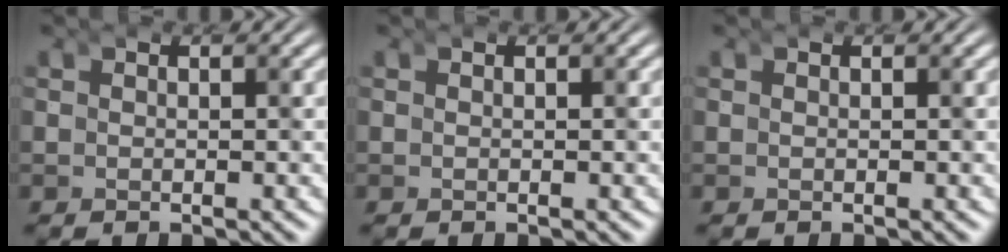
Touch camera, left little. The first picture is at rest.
{"total": 0.0}
{"total": 0.0}